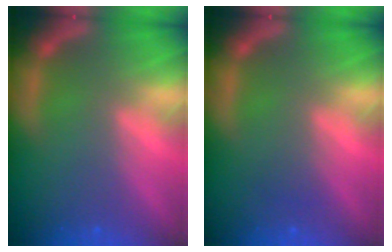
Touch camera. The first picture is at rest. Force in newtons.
{"total": 1.0}